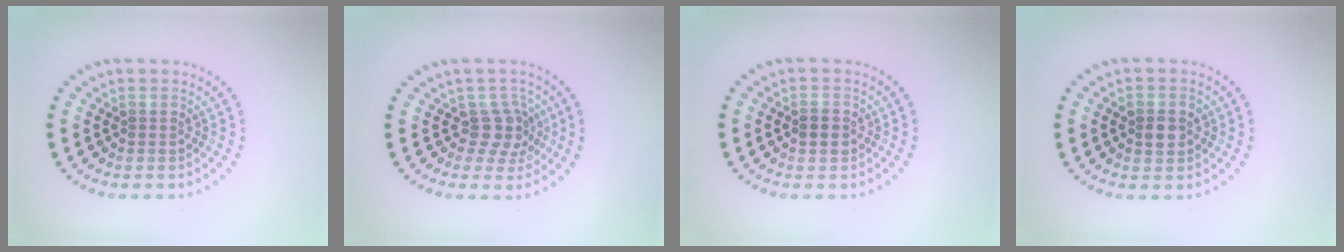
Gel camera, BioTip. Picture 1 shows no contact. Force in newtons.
{"total": 2.7, "press": 2.0, "slide": 1.8}
{"total": 1.9, "press": 1.9, "slide": 0.1}
{"total": 2.5, "press": 2.5, "slide": 0.3}